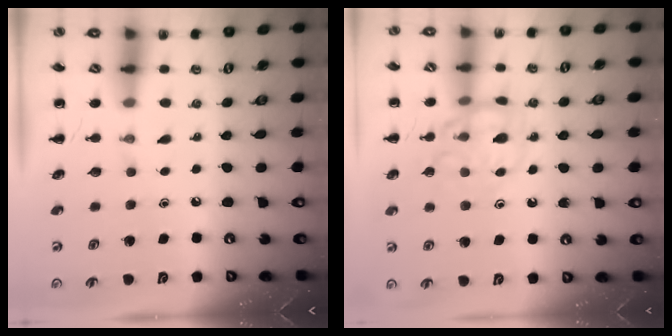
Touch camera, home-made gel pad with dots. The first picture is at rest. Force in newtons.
{"total": 13.3, "press": 13.2, "slide": 1.0}